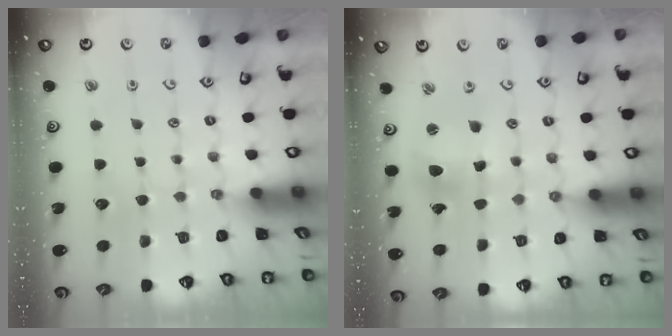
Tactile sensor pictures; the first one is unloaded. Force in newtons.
{"total": 9.7, "press": 9.7, "slide": 1.1}